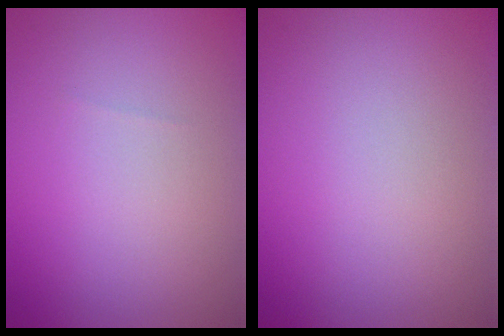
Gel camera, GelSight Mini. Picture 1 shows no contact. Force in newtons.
{"total": 0.0}